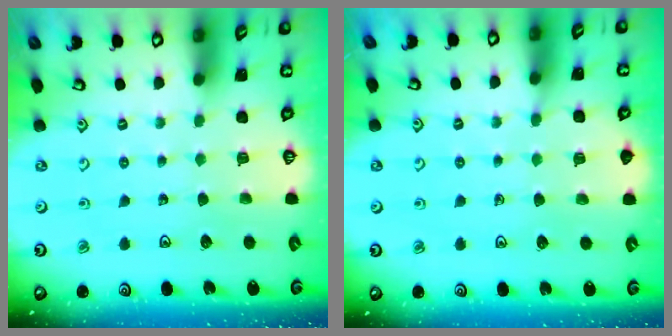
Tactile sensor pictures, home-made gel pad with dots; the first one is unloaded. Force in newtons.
{"total": 5.0, "press": 4.9, "slide": 0.7}